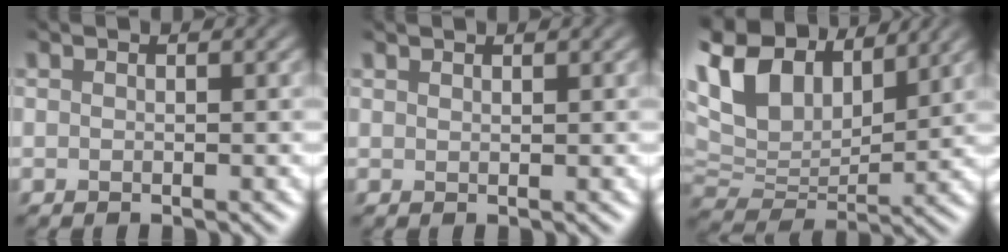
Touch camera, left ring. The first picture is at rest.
{"total": 0.6, "force": [0.6, 0.0, 0.0], "torque": [0.002, 0.000, 0.014]}
{"total": 11.1, "force": [6.2, 6.3, 6.8], "torque": [-0.156, 0.029, 0.110]}